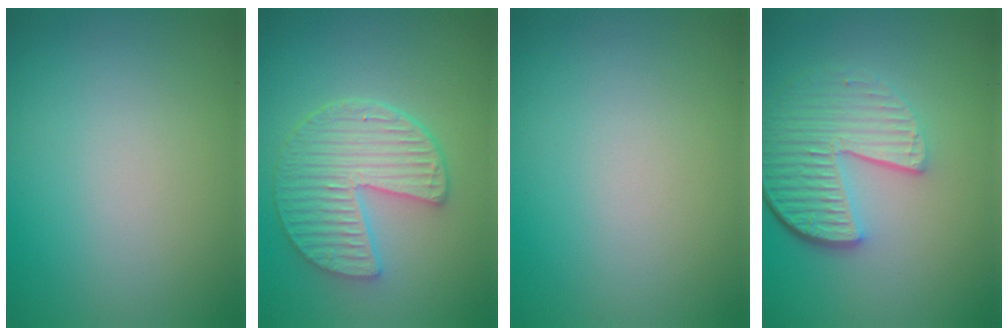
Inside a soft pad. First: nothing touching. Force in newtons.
{"total": 5.4, "press": 4.5, "slide": 3.0}
{"total": 0.0}
{"total": 5.8, "press": 4.1, "slide": 4.0}